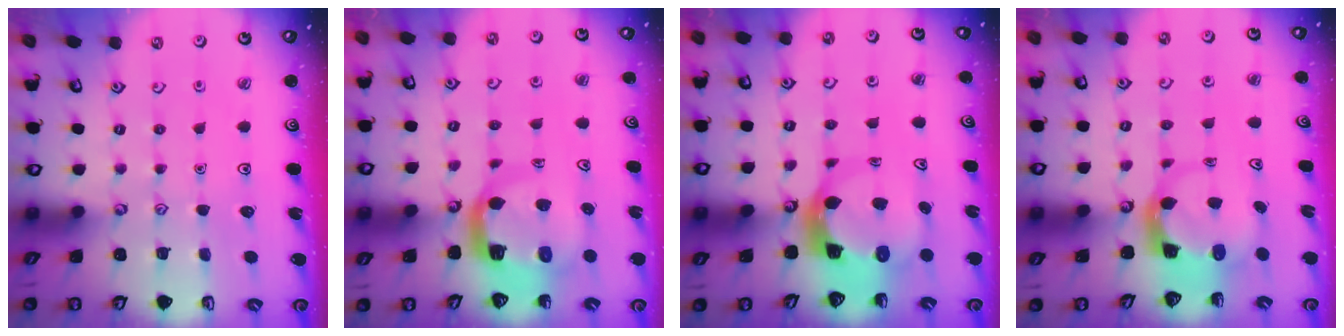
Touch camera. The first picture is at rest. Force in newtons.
{"total": 9.0, "press": 9.0, "slide": 1.2}
{"total": 6.5, "press": 6.4, "slide": 1.0}
{"total": 3.8, "press": 3.8, "slide": 0.6}